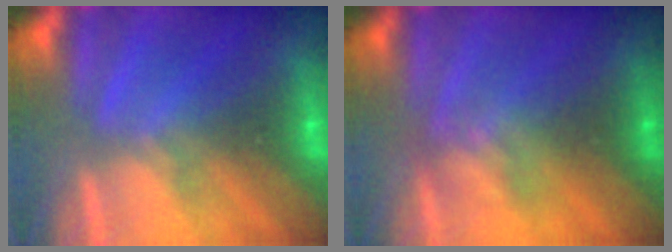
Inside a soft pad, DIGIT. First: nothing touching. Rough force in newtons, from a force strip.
{"total": 2.4}